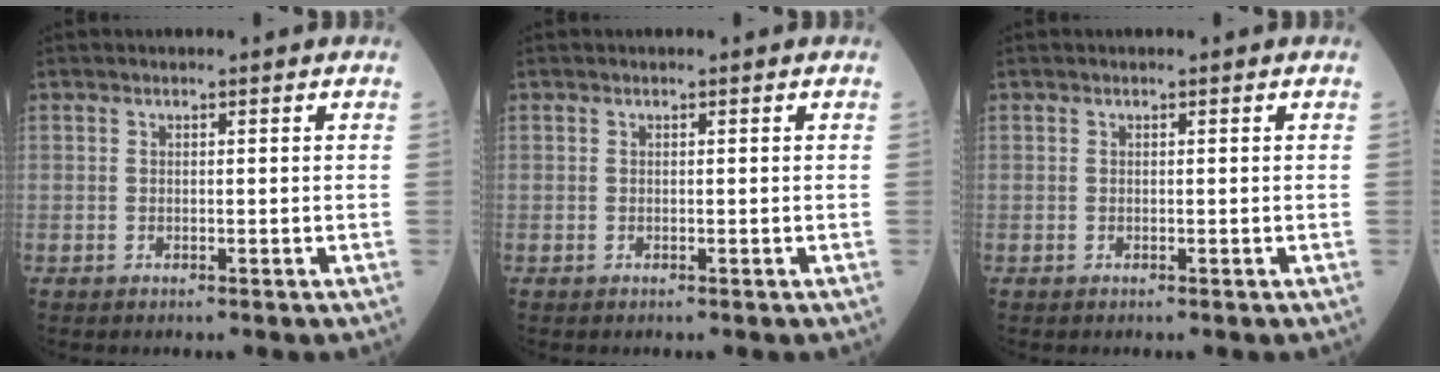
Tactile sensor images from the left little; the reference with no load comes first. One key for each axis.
{"total": 0.0}
{"total": 0.0}